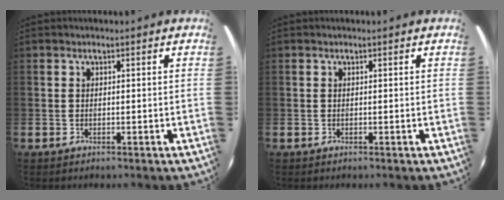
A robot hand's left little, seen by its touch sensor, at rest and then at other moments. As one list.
[{"total": 0.0}]